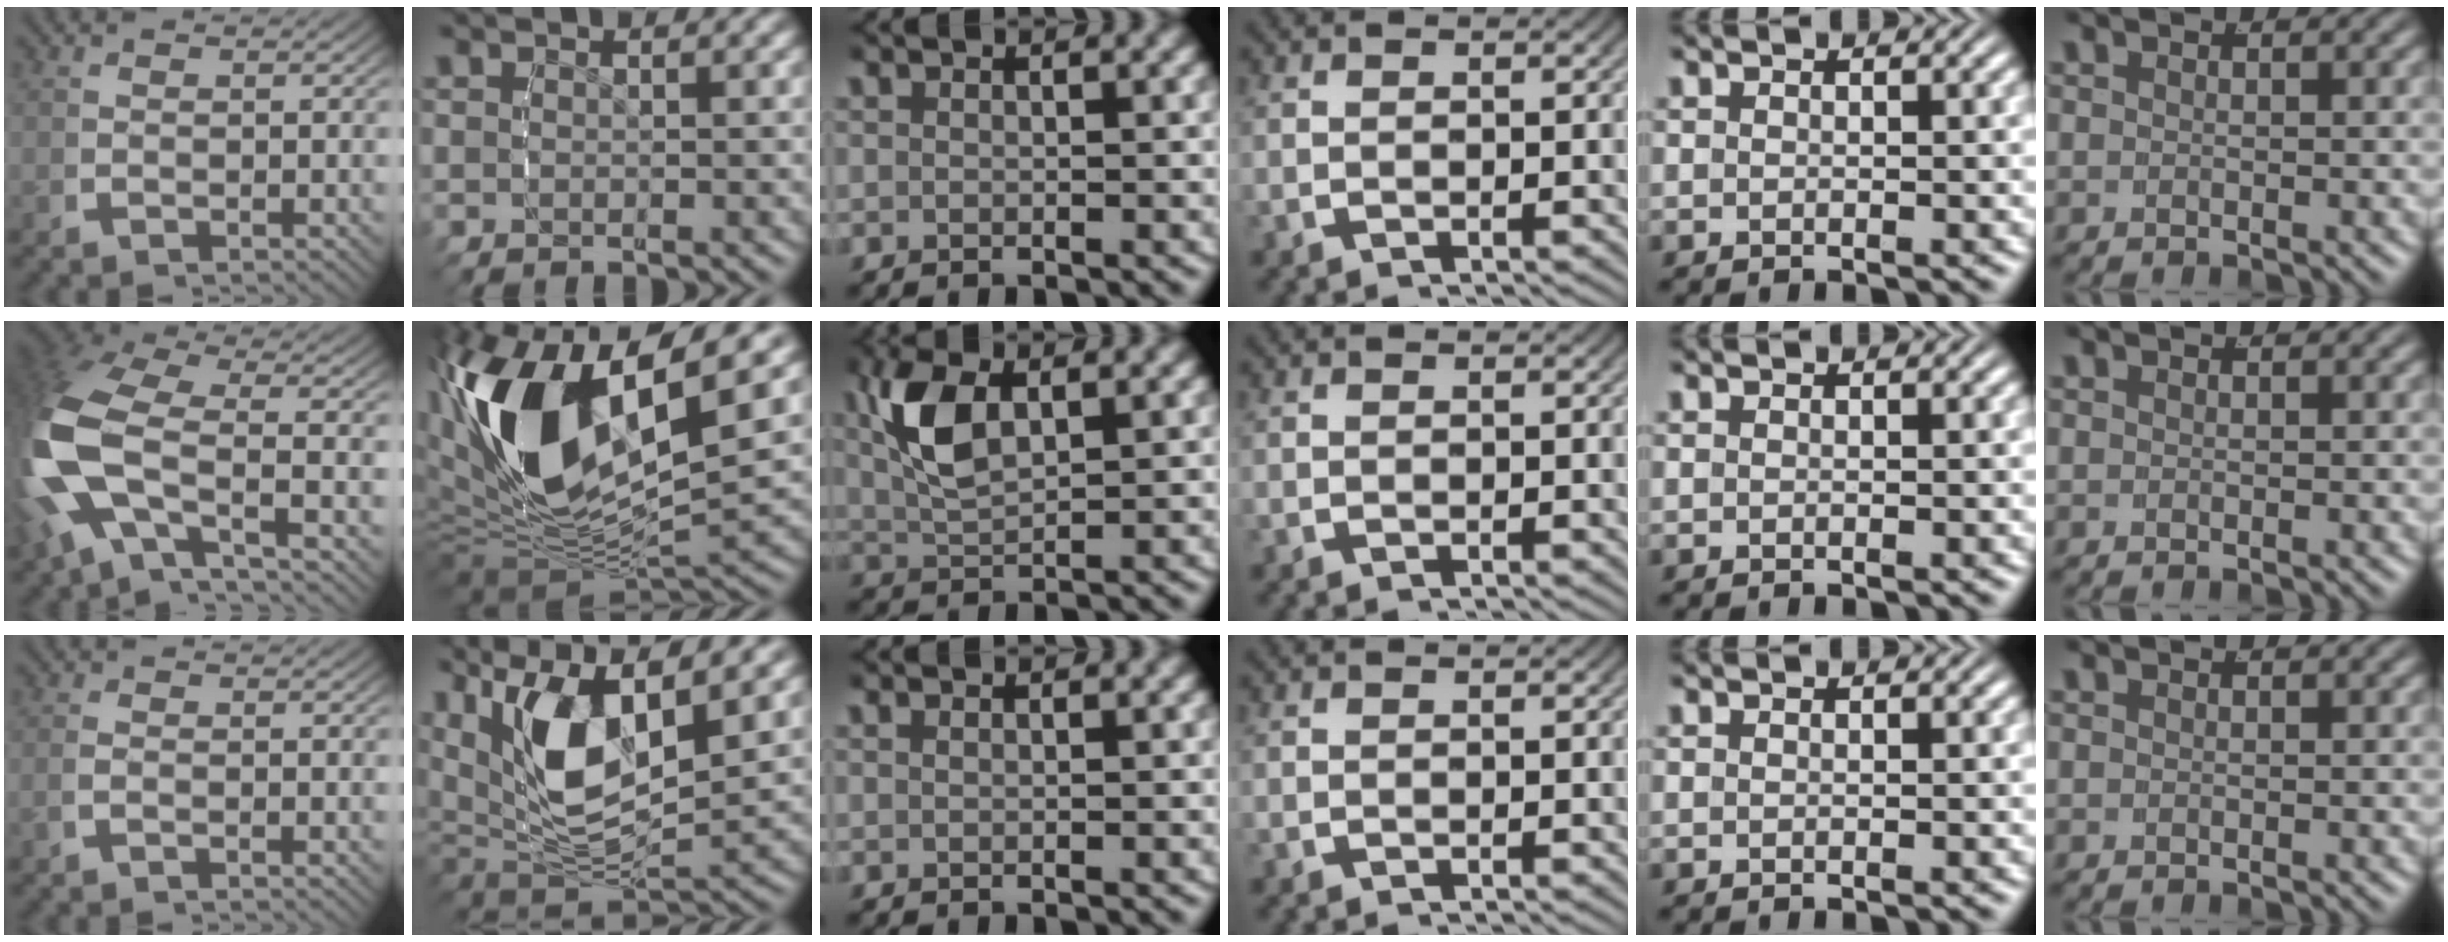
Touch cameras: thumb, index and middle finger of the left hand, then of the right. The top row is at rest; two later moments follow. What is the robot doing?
{"motion": "lift_and_place", "object": "pen"}